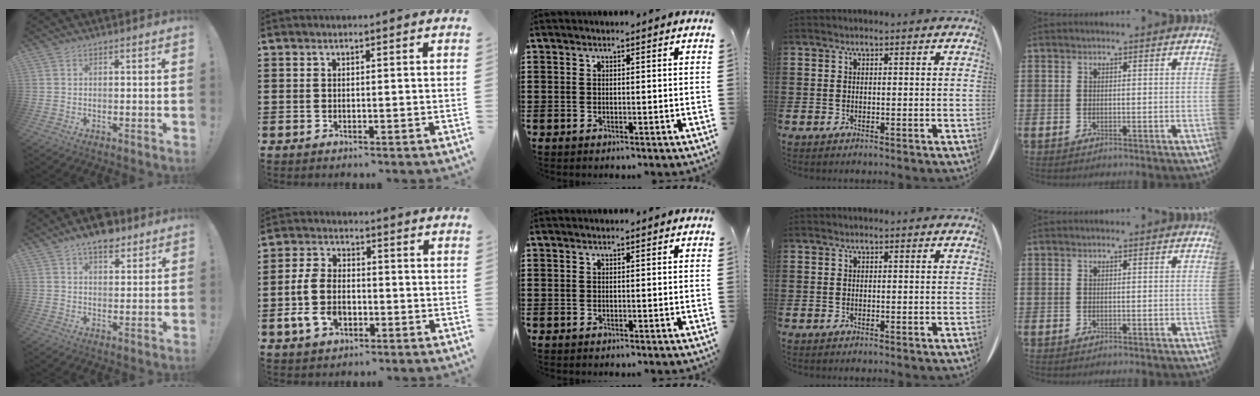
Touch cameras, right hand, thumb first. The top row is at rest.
{"thumb": {"total": 8.6, "force": [6.3, 4.0, 4.4], "torque": [-0.057, -0.033, 0.111]}, "index": {"total": 7.2, "force": [-2.0, 4.8, 5.1], "torque": [-0.132, 0.000, -0.046]}}